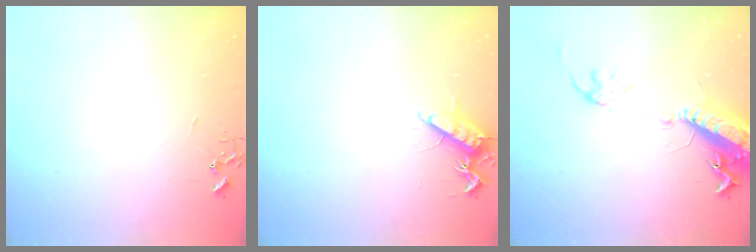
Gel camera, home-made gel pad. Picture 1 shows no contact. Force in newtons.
{"total": 11.3, "press": 11.3, "slide": 0.7}
{"total": 17.4, "press": 16.9, "slide": 4.1}